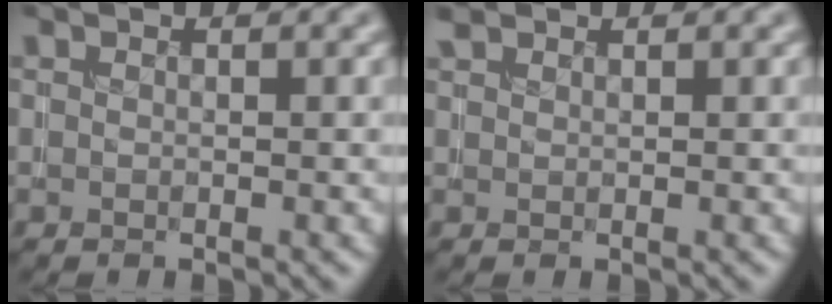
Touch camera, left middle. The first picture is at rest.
{"total": 1.0, "force": [0.9, 0.3, 0.2], "torque": [-0.007, 0.003, 0.021]}